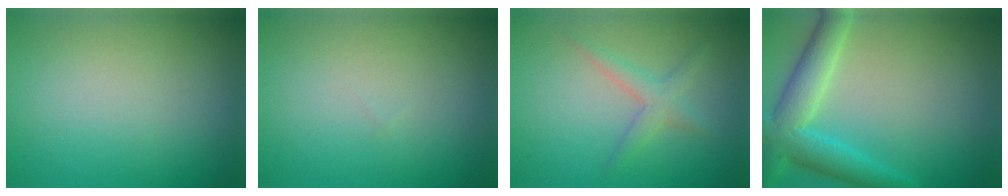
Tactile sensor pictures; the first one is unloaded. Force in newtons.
{"total": 0.0}
{"total": 2.1, "press": 2.1, "slide": 0.1}
{"total": 6.2, "press": 6.2, "slide": 0.2}